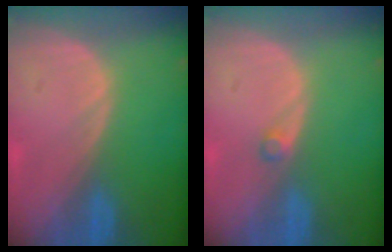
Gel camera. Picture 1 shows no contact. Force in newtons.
{"total": 1.0, "press": 1.0, "slide": 0.2}